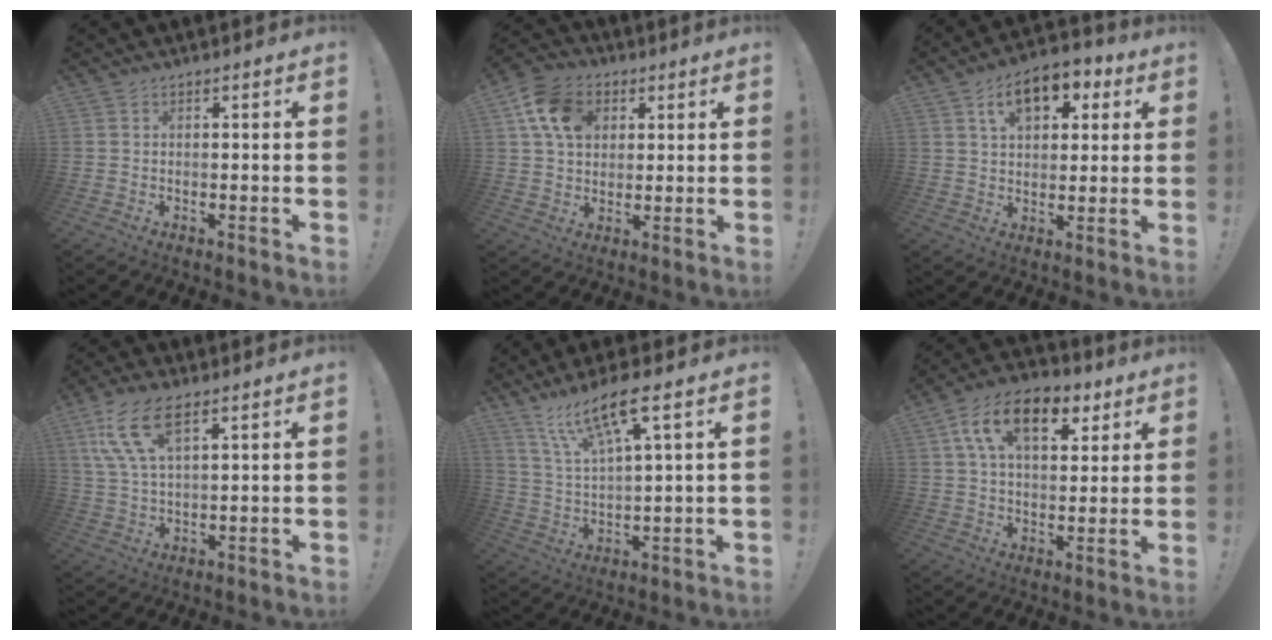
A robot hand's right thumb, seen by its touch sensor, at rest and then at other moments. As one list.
[{"total": 13.0, "force": [4.8, 9.8, 7.0], "torque": [-0.110, -0.002, 0.098]}, {"total": 12.2, "force": [5.7, 7.8, 7.4], "torque": [-0.103, -0.017, 0.104]}, {"total": 12.2, "force": [6.5, 4.6, 9.3], "torque": [-0.182, -0.014, 0.121]}, {"total": 12.3, "force": [7.6, 2.3, 9.3], "torque": [-0.174, -0.030, 0.128]}, {"total": 16.7, "force": [7.6, 9.3, 11.7], "torque": [-0.179, -0.023, 0.133]}]